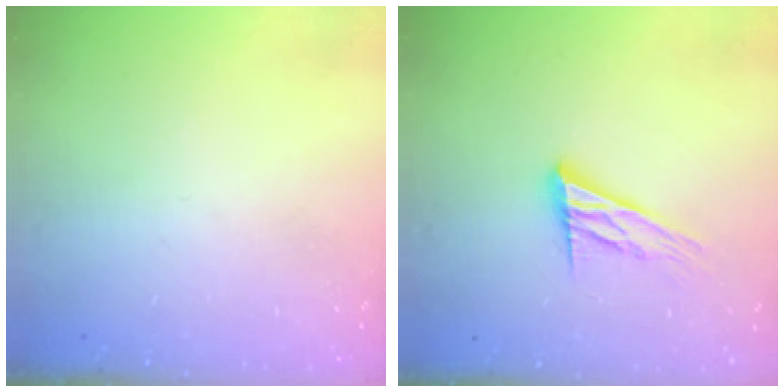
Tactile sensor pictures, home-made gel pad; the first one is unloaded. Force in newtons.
{"total": 15.2, "press": 15.0, "slide": 2.7}